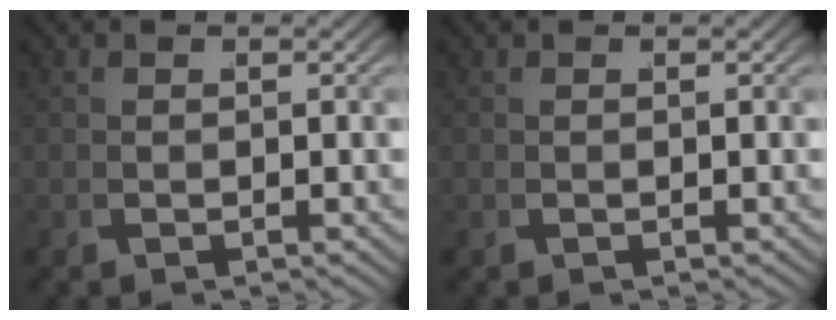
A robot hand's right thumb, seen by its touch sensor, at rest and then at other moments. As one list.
[{"total": 0.0}]